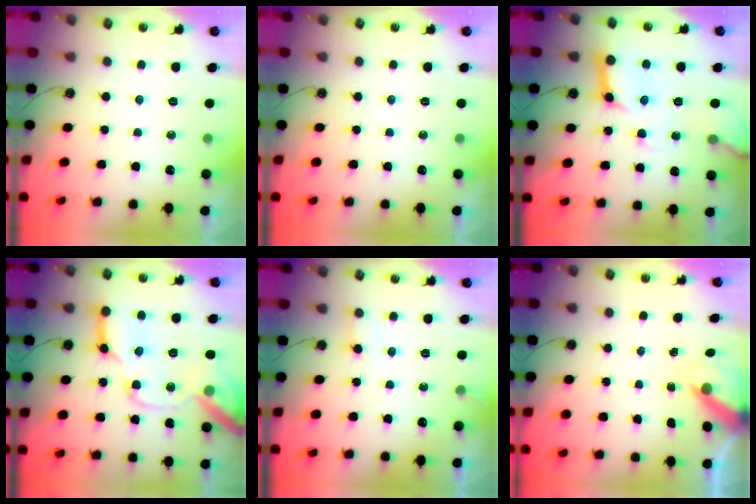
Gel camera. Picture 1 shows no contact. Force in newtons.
{"total": 0.0}
{"total": 14.3, "press": 14.2, "slide": 1.7}
{"total": 22.4, "press": 22.2, "slide": 2.8}
{"total": 6.3, "press": 6.3, "slide": 0.4}
{"total": 6.6, "press": 6.5, "slide": 0.4}